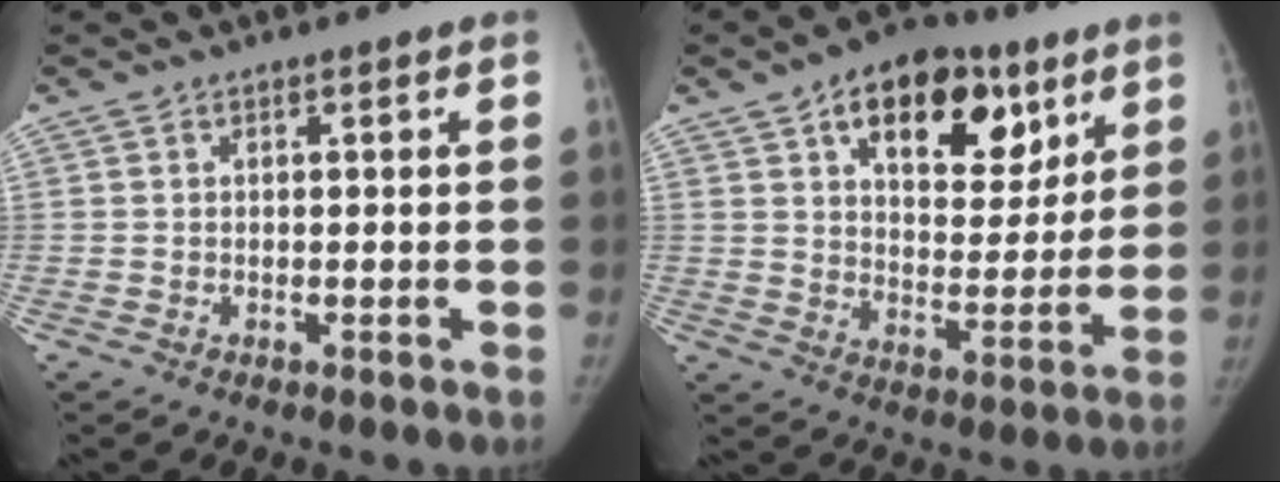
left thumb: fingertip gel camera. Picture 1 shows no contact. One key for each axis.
{"total": 18.7, "fx": 9.5, "fy": 10.6, "fz": 12.1, "tx": -0.124, "ty": -0.028, "tz": 0.144}